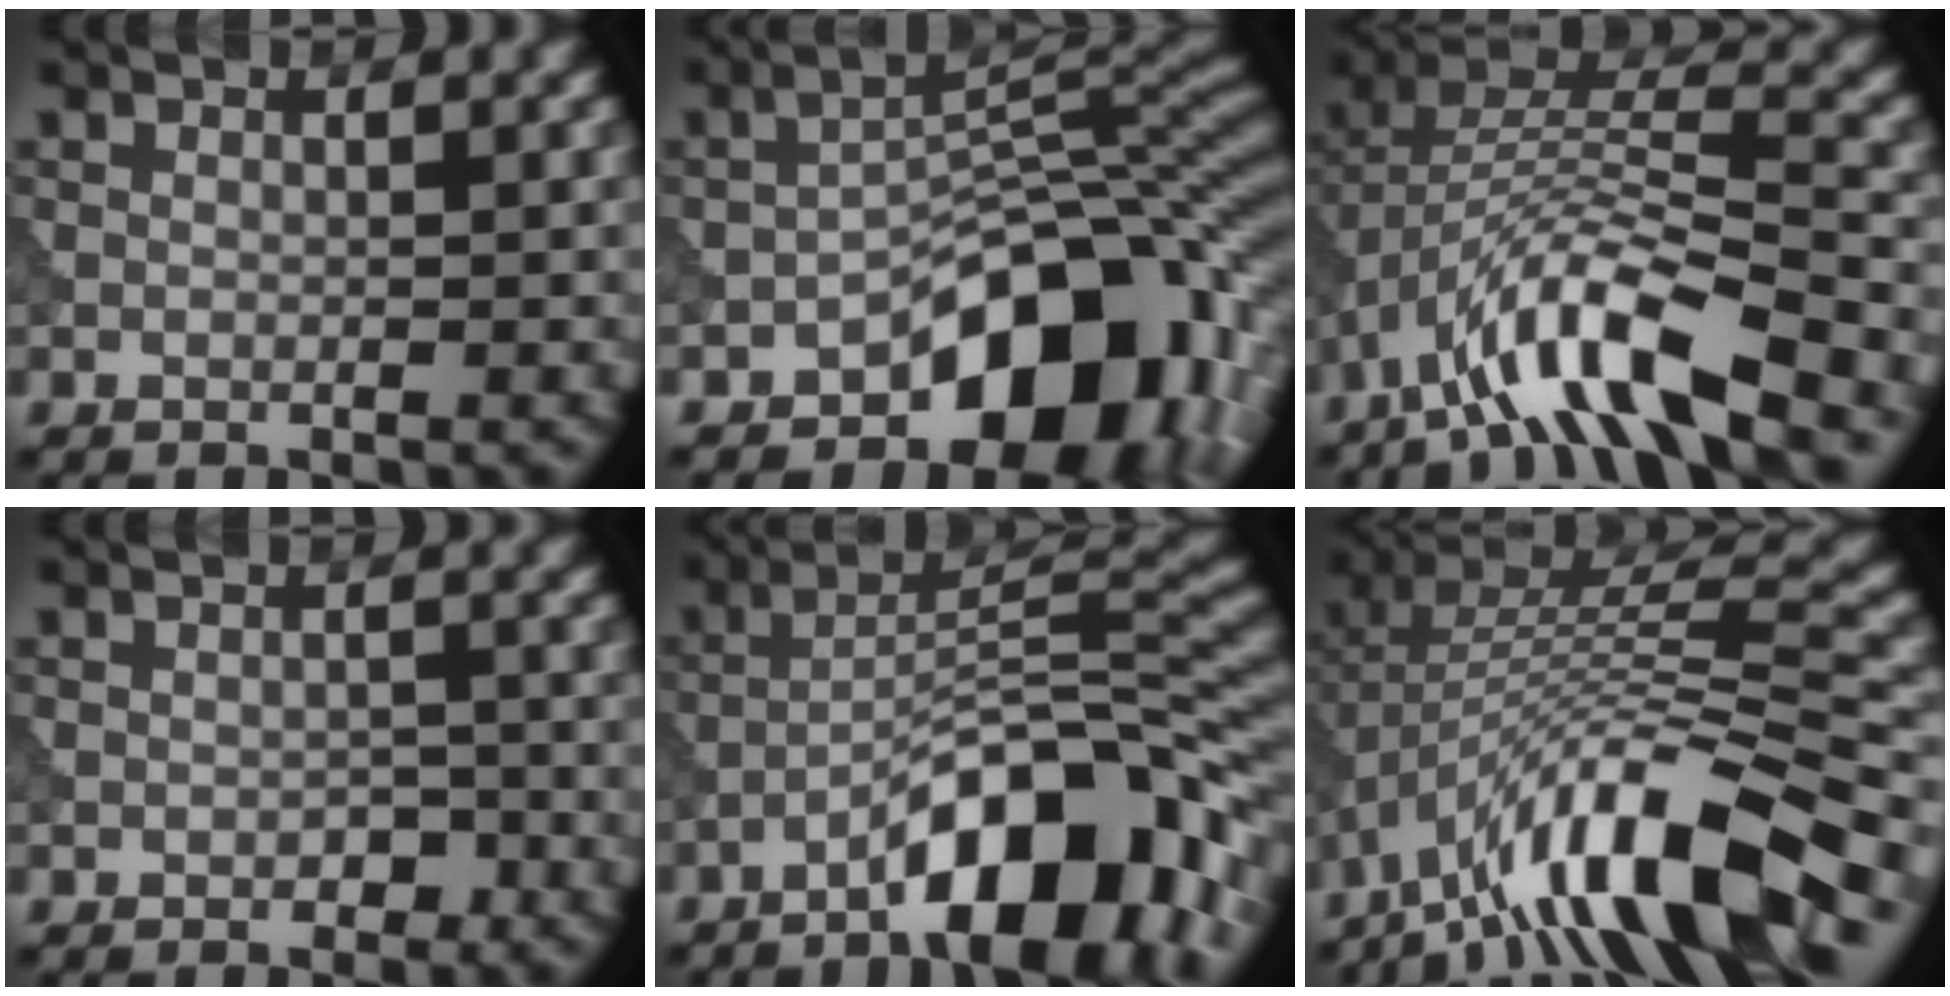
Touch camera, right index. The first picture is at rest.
{"total": 11.6, "force": [-5.5, 6.0, 8.2], "torque": [-0.089, 0.006, -0.097]}
{"total": 10.4, "force": [-6.2, 2.8, 7.9], "torque": [-0.137, 0.013, -0.118]}
{"total": 1.4, "force": [-0.6, 0.8, 0.9], "torque": [-0.013, -0.001, -0.010]}
{"total": 11.0, "force": [-6.3, 3.0, 8.4], "torque": [-0.119, 0.026, -0.110]}
{"total": 13.0, "force": [-7.2, 3.8, 10.1], "torque": [-0.174, 0.026, -0.126]}